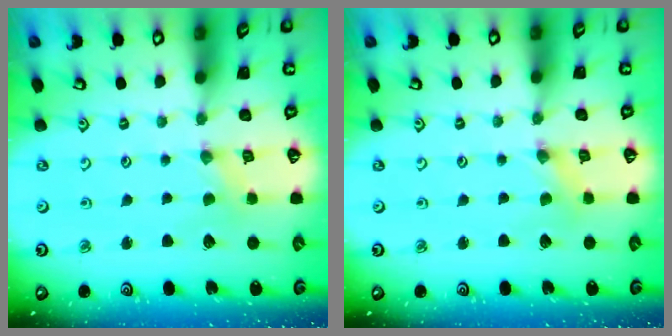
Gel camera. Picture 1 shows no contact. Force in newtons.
{"total": 1.2, "press": 1.2, "slide": 0.2}